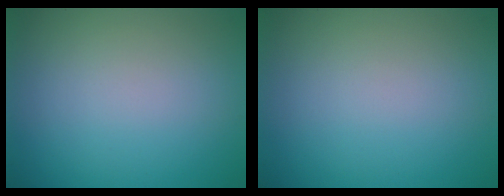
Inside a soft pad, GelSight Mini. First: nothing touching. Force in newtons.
{"total": 0.0}